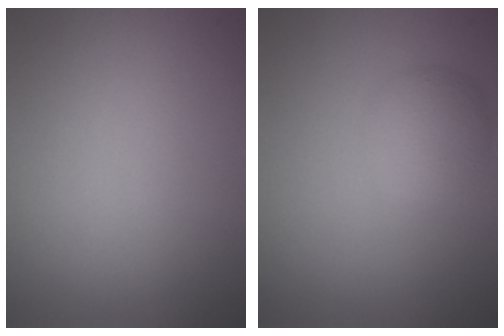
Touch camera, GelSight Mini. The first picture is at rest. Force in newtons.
{"total": 2.7, "press": 2.7, "slide": 0.1}